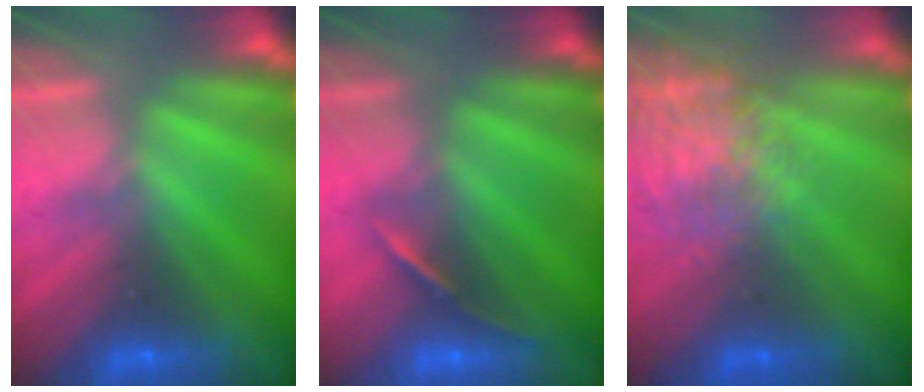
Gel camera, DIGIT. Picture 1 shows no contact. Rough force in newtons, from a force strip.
{"total": 1.7}
{"total": 7.5}